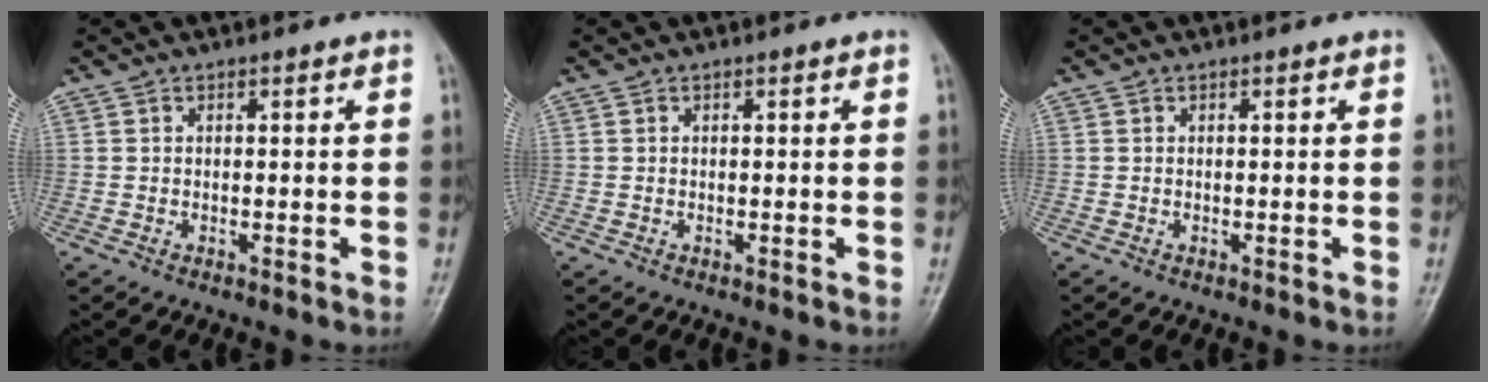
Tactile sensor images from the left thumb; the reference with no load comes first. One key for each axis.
{"total": 0.0}
{"total": 0.0}